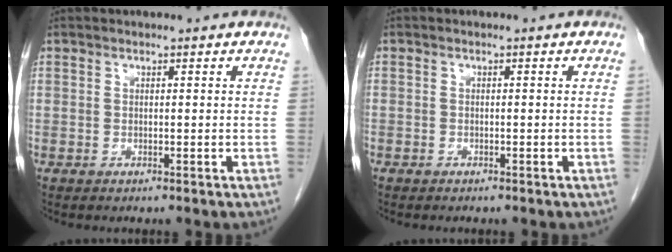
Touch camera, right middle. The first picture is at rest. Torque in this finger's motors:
{"motor_torque": [0.01, -0.57, -0.68, -0.21]}